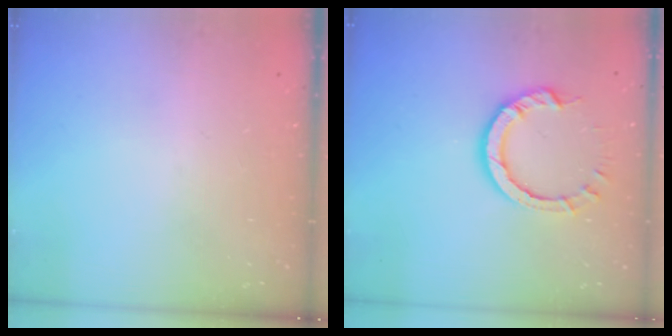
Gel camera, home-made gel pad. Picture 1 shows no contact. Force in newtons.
{"total": 7.8, "press": 7.7, "slide": 0.6}